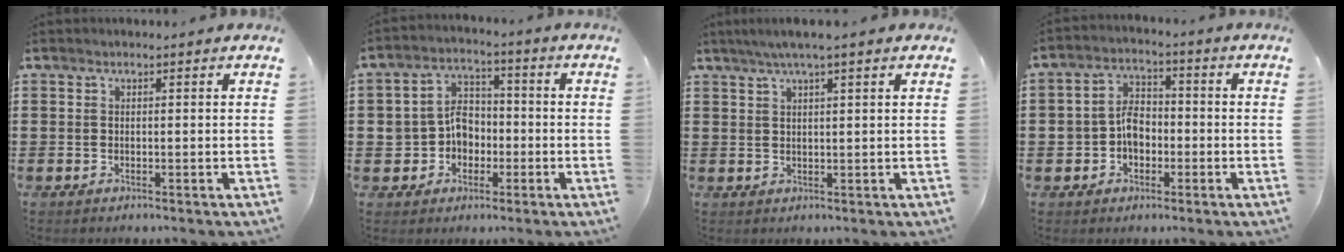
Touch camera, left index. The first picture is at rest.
{"total": 6.2, "force": [-1.5, 5.4, 2.6], "torque": [-0.070, 0.014, -0.029]}
{"total": 3.0, "force": [1.9, -0.1, 2.3], "torque": [-0.047, 0.002, 0.034]}
{"total": 4.9, "force": [-1.3, 3.7, 2.9], "torque": [-0.067, 0.010, -0.028]}